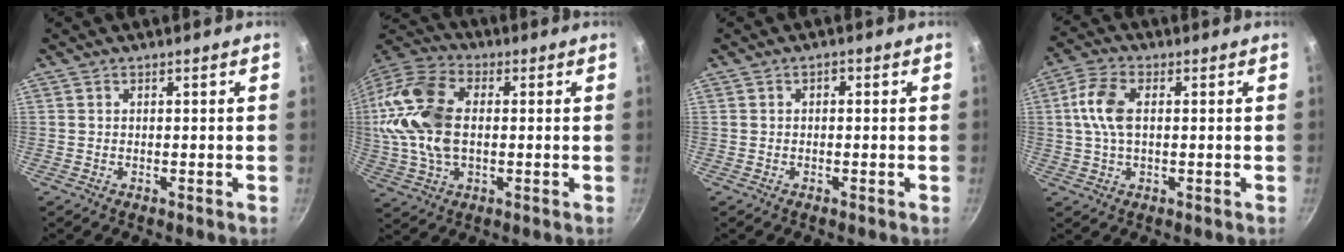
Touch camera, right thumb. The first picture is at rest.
{"total": 18.0, "force": [0.9, 11.4, 14.0], "torque": [-0.273, 0.022, 0.005]}
{"total": 1.0, "force": [0.1, 0.7, 0.7], "torque": [-0.010, 0.007, 0.000]}
{"total": 7.7, "force": [0.9, 4.4, 6.2], "torque": [-0.125, 0.018, 0.011]}